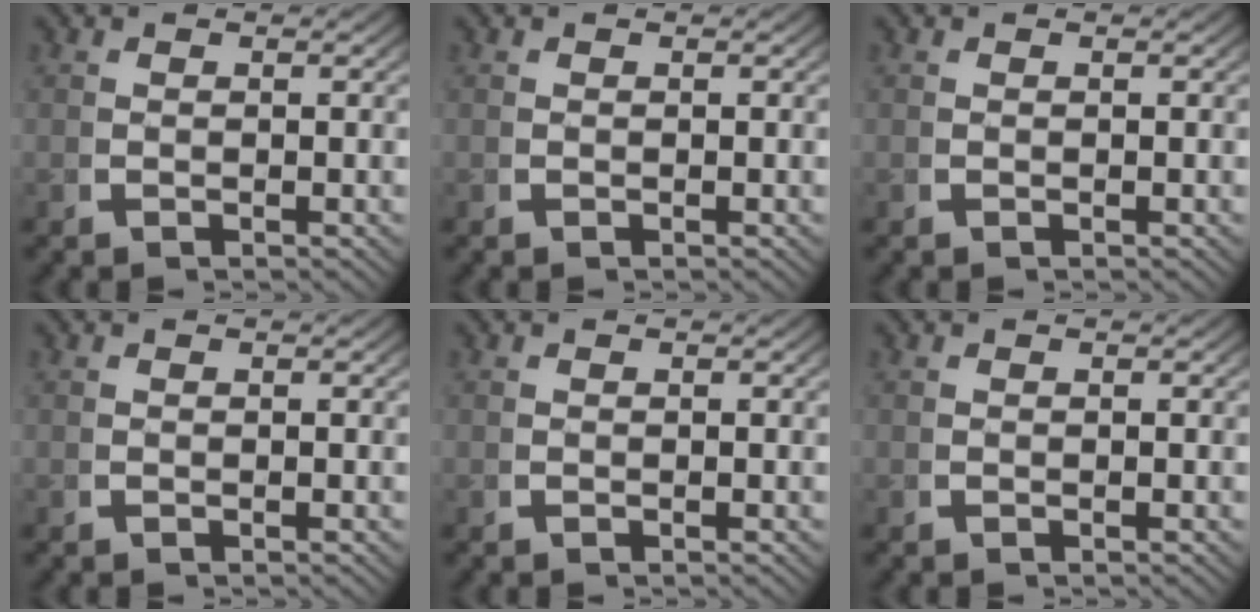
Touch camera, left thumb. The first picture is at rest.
{"total": 0.0}
{"total": 0.0}
{"total": 0.0}
{"total": 0.0}
{"total": 0.0}